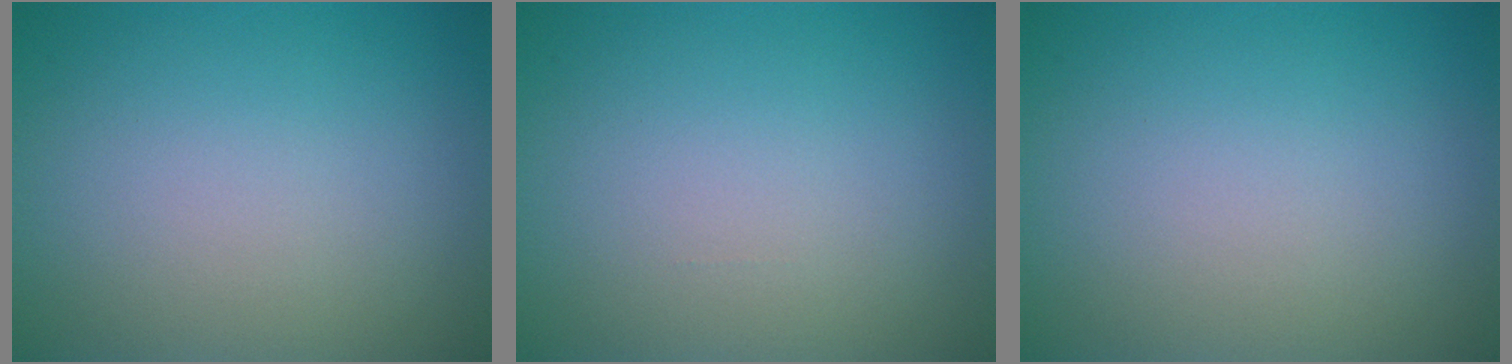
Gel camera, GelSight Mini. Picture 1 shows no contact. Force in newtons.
{"total": 0.0}
{"total": 0.0}